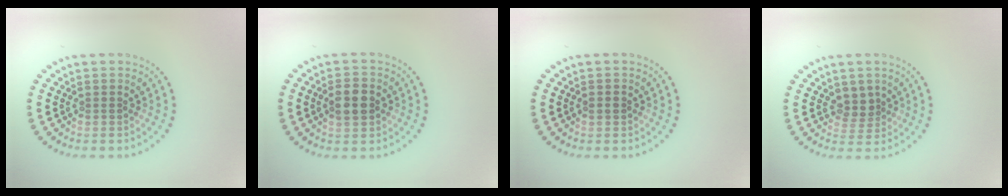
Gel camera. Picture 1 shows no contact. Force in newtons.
{"total": 3.3, "press": 3.3, "slide": 0.0}
{"total": 1.1, "press": 1.1, "slide": 0.1}
{"total": 1.9, "press": 1.5, "slide": 1.2}